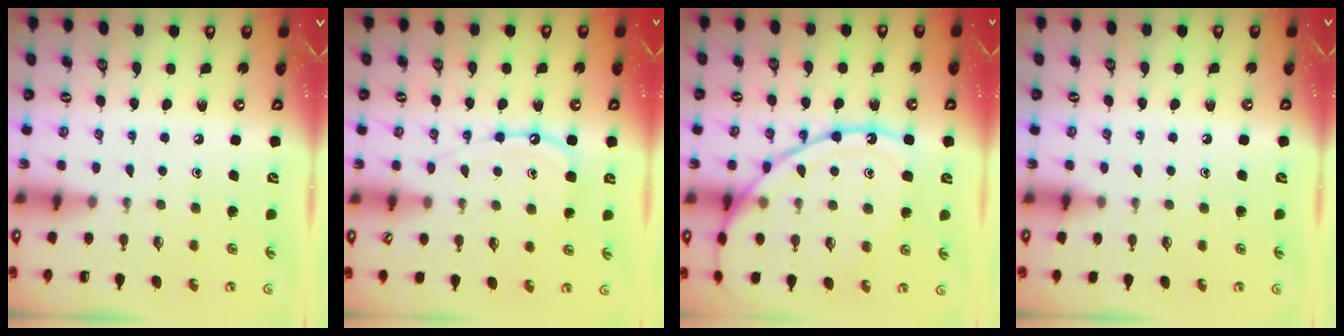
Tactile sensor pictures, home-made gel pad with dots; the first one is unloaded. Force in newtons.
{"total": 10.7, "press": 10.7, "slide": 1.0}
{"total": 16.1, "press": 16.0, "slide": 1.6}
{"total": 3.0, "press": 2.9, "slide": 0.5}